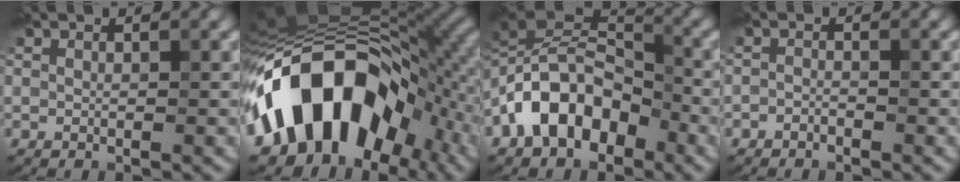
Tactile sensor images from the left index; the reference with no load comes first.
{"total": 16.4, "force": [-5.4, 10.0, 11.8], "torque": [-0.174, 0.019, -0.109]}
{"total": 9.7, "force": [-4.8, 5.6, 6.3], "torque": [-0.106, 0.021, -0.111]}
{"total": 1.0, "force": [-1.0, 0.2, 0.0], "torque": [0.018, 0.003, -0.026]}